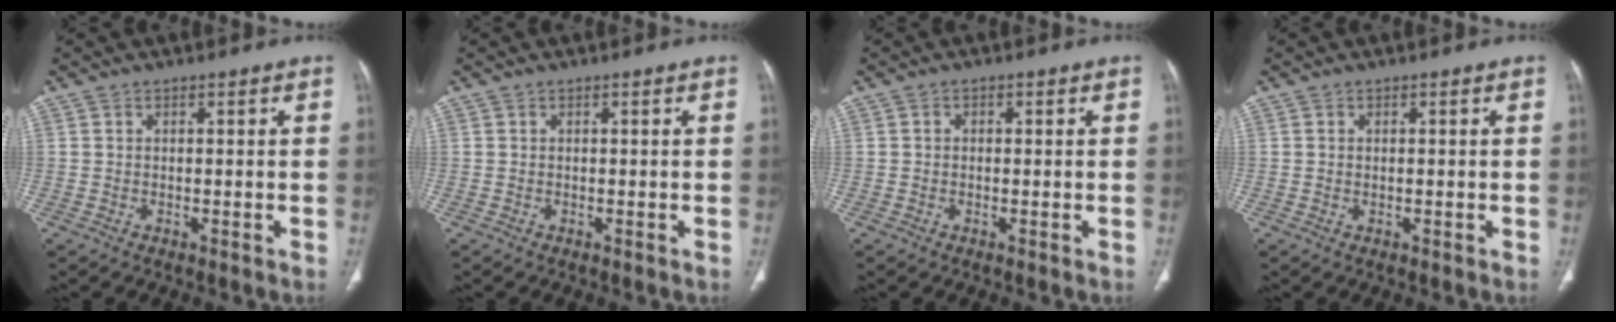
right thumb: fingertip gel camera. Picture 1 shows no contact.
{"total": 0.0}
{"total": 0.6, "force": [0.0, 0.5, 0.3], "torque": [0.001, 0.003, -0.004]}
{"total": 0.0}